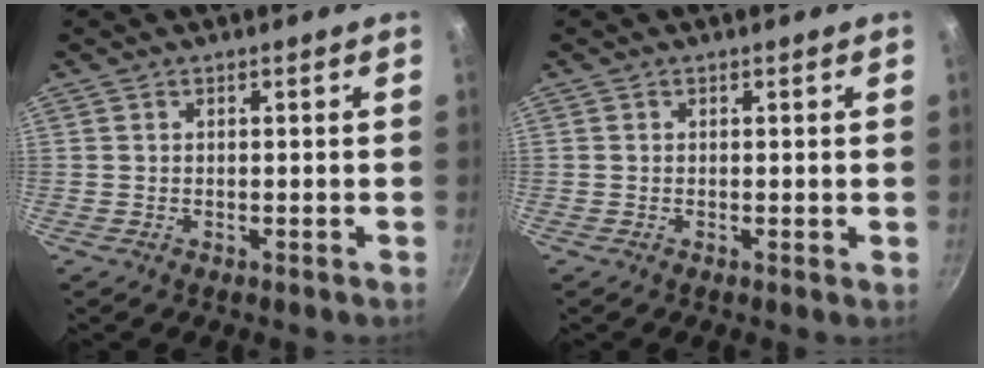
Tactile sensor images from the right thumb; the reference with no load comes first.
{"total": 0.0}